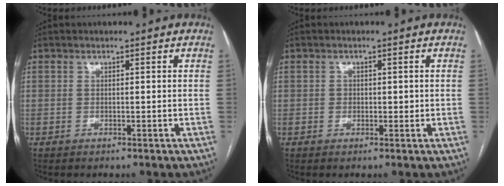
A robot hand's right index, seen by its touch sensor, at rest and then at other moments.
{"total": 1.2, "force": [0.1, 1.1, 0.5], "torque": [-0.006, 0.002, 0.003]}